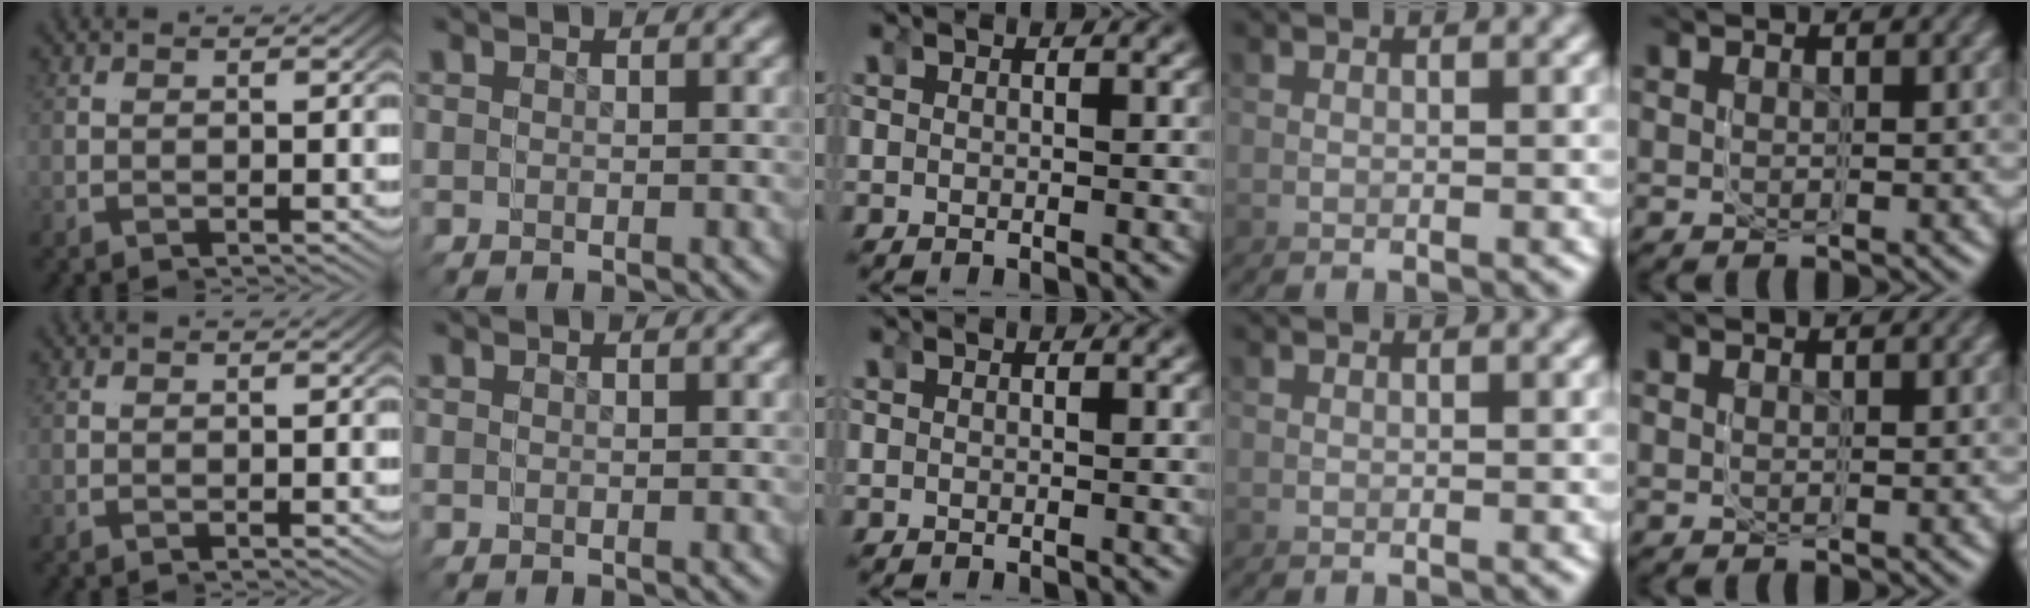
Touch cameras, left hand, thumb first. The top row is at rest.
{}